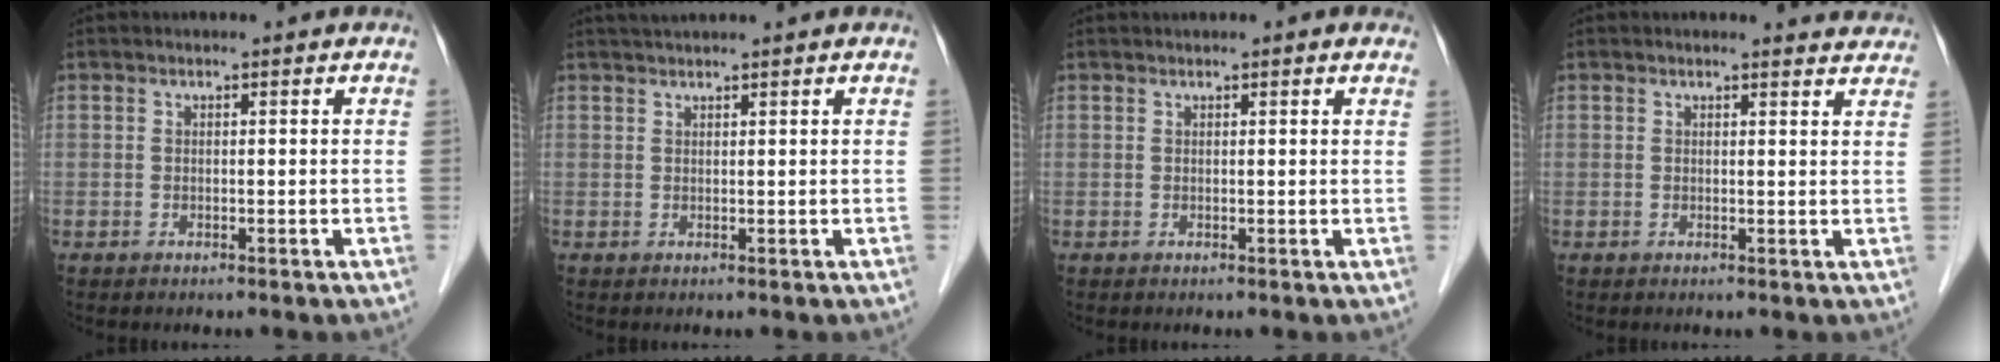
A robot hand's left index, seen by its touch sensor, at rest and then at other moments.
{"total": 2.5, "force": [2.3, -0.4, 1.0], "torque": [-0.012, 0.024, 0.044]}
{"total": 1.7, "force": [1.3, 0.2, 1.0], "torque": [-0.007, 0.014, 0.017]}
{"total": 5.1, "force": [5.0, 0.8, 0.6], "torque": [0.001, -0.009, 0.031]}